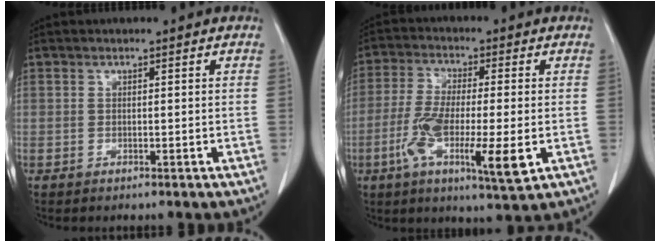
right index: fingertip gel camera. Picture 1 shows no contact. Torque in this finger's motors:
{"motor_torque": [1.05, -0.46, 0.34, 0.21]}